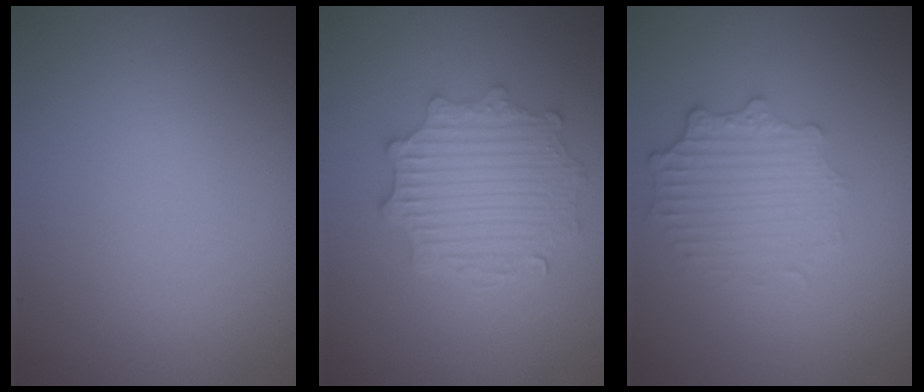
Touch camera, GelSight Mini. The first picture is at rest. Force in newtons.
{"total": 4.6, "press": 3.8, "slide": 2.6}
{"total": 2.8, "press": 2.5, "slide": 1.4}